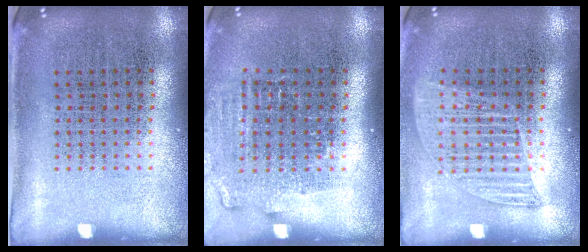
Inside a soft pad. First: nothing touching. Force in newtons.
{"total": 1.3, "press": 1.1, "slide": 0.6}
{"total": 1.2, "press": 1.1, "slide": 0.5}